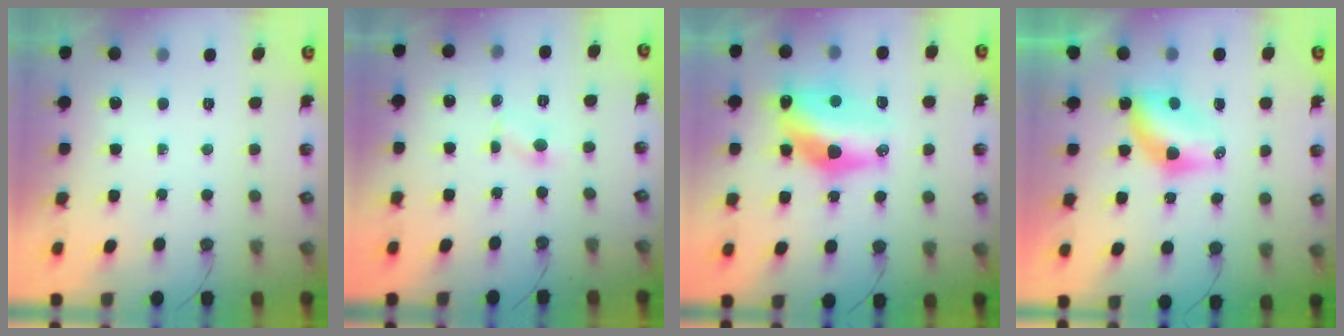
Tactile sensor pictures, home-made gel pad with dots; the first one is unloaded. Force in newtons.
{"total": 2.1, "press": 2.1, "slide": 0.2}
{"total": 15.9, "press": 15.5, "slide": 3.3}
{"total": 6.6, "press": 6.6, "slide": 0.2}